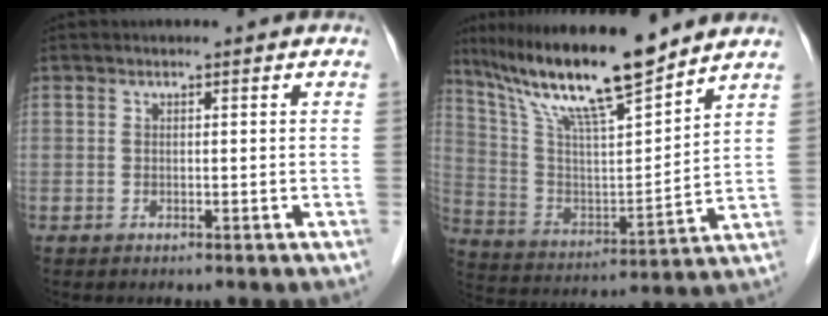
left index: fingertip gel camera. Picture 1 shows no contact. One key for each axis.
{"total": 17.0, "fx": 13.7, "fy": 1.0, "fz": 10.0, "tx": -0.186, "ty": 0.001, "tz": 0.251}